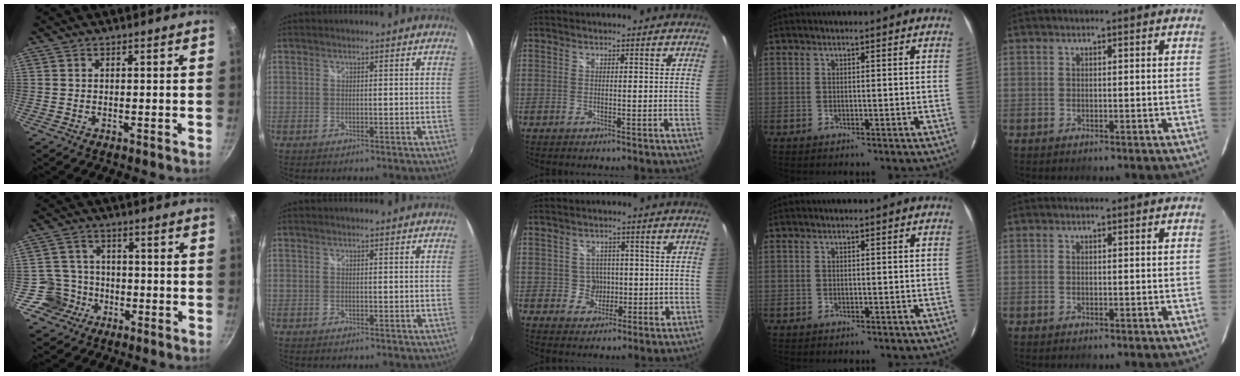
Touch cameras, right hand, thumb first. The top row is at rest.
{"thumb": {"total": 6.1, "force": [-2.6, 5.6, -0.2], "torque": [0.035, 0.038, -0.052]}, "middle": {"total": 4.4, "force": [-0.1, 4.3, 0.8], "torque": [-0.017, 0.011, 0.007]}}